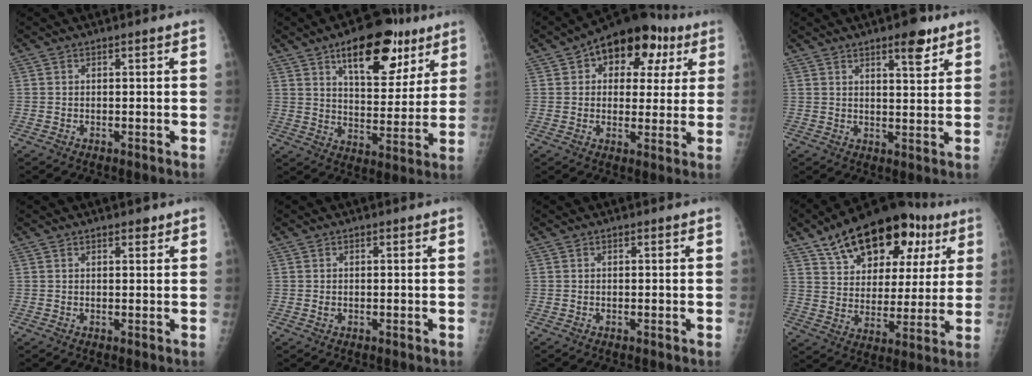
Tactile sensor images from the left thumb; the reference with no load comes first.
{"total": 17.4, "force": [9.9, 8.3, 11.7], "torque": [-0.117, -0.040, 0.149]}
{"total": 14.7, "force": [6.1, 9.4, 9.5], "torque": [-0.075, 0.005, 0.079]}
{"total": 6.3, "force": [4.1, 2.0, 4.3], "torque": [-0.048, -0.023, 0.055]}
{"total": 1.4, "force": [1.0, 0.7, 0.7], "torque": [-0.002, -0.005, 0.011]}
{"total": 0.7, "force": [-0.1, 0.6, 0.5], "torque": [-0.007, 0.000, -0.001]}
{"total": 0.0}
{"total": 23.2, "force": [12.3, 12.9, 14.8], "torque": [-0.193, -0.004, 0.191]}